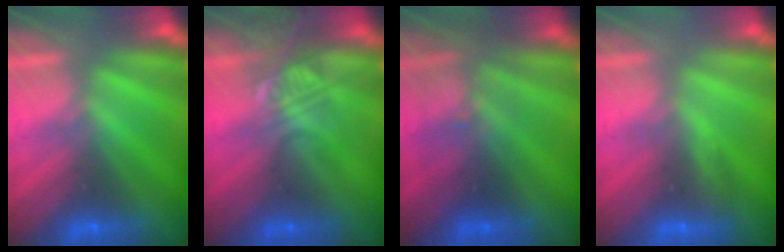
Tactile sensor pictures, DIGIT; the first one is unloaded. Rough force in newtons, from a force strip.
{"total": 2.3}
{"total": 2.7}
{"total": 2.9}